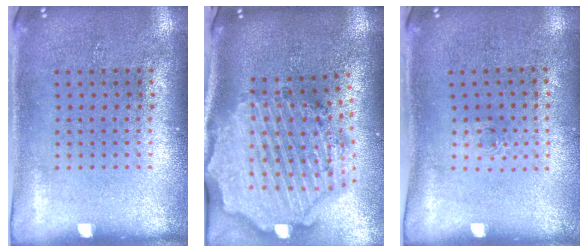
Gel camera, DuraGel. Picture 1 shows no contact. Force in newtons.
{"total": 3.9, "press": 3.2, "slide": 2.3}
{"total": 0.5, "press": 0.2, "slide": 0.5}